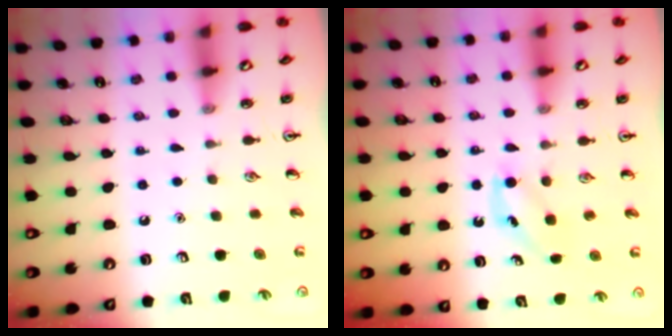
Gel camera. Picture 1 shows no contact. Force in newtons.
{"total": 3.8, "press": 3.6, "slide": 1.4}